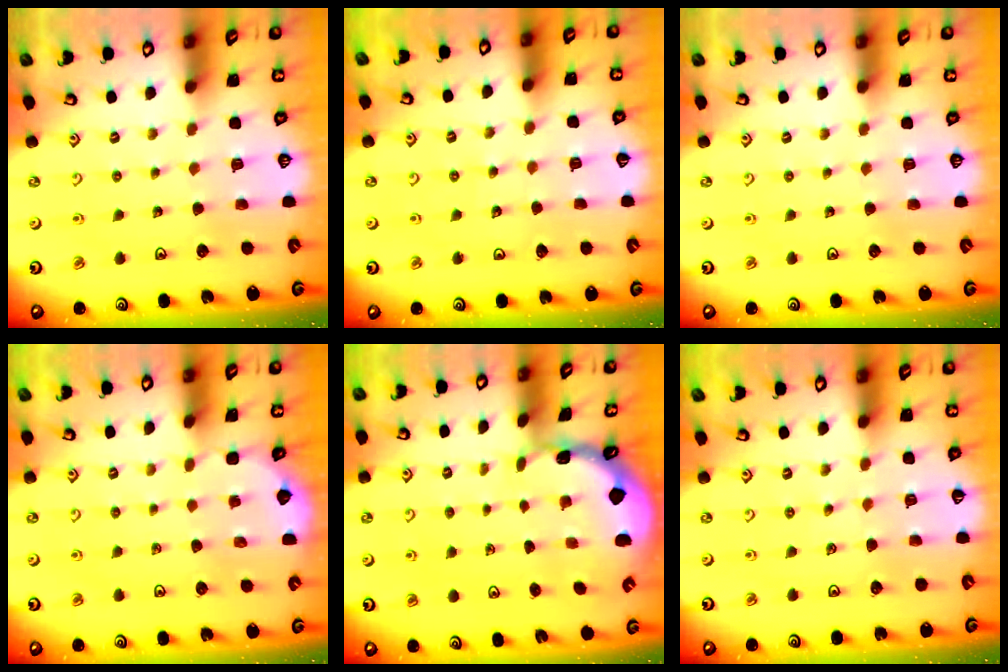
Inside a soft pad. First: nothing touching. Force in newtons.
{"total": 4.1, "press": 4.1, "slide": 0.6}
{"total": 0.0}
{"total": 2.1, "press": 2.1, "slide": 0.2}
{"total": 1.0, "press": 0.9, "slide": 0.2}
{"total": 3.5, "press": 3.5, "slide": 0.6}